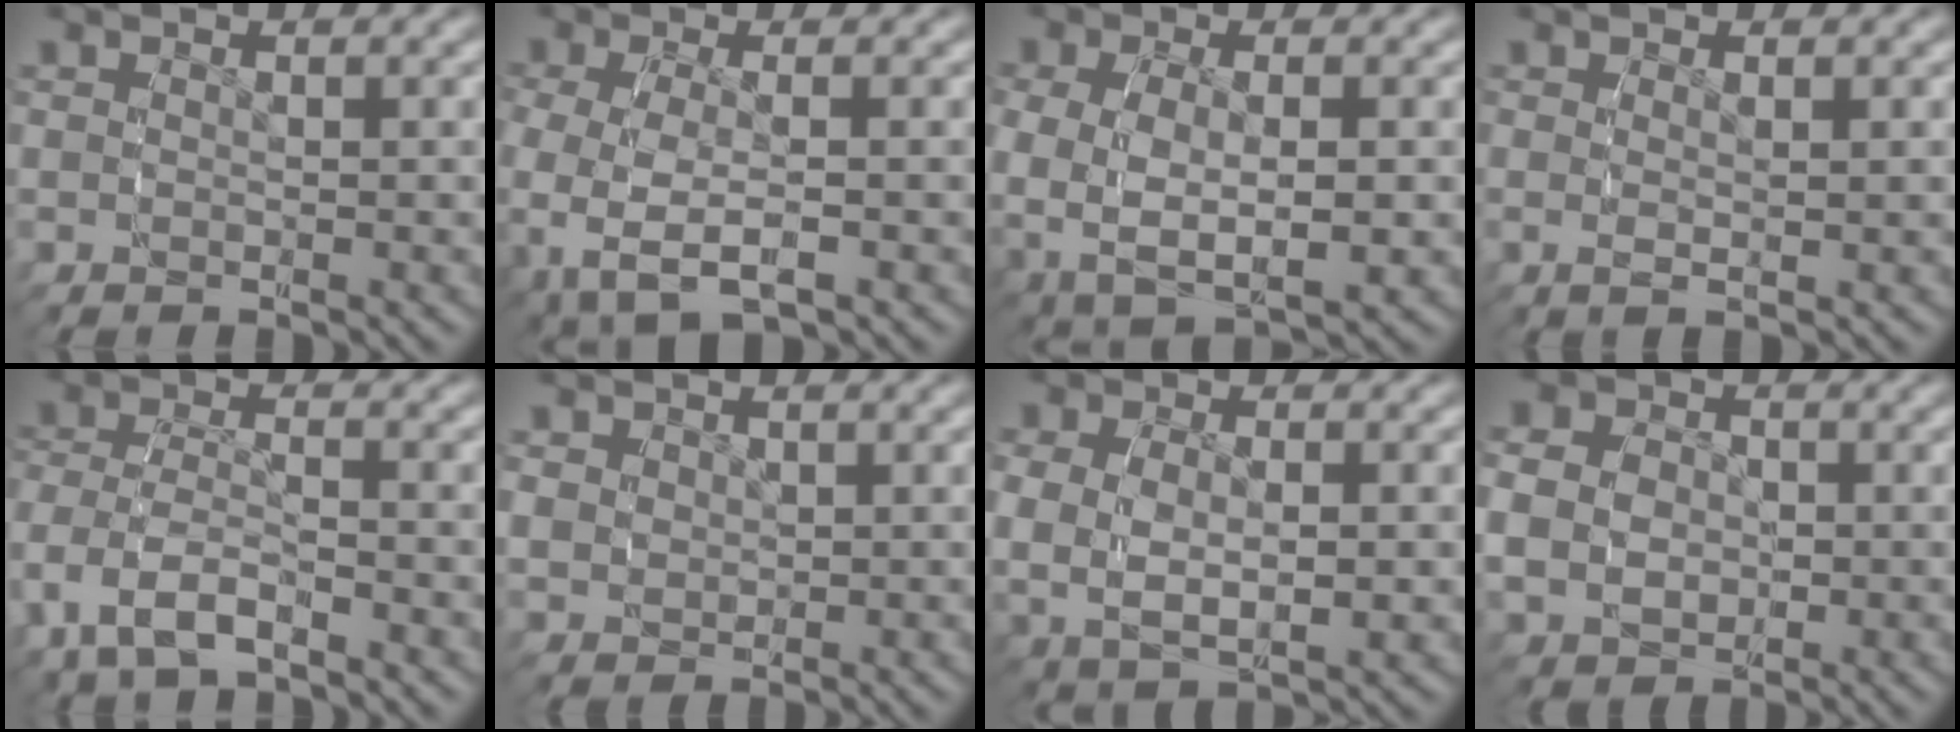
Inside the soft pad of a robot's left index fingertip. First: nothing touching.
{"total": 6.4, "force": [-1.6, 3.9, 4.8], "torque": [-0.131, -0.032, -0.007]}
{"total": 7.7, "force": [-0.6, 5.2, 5.6], "torque": [-0.130, -0.027, 0.007]}
{"total": 1.3, "force": [0.2, -0.3, 1.2], "torque": [-0.022, -0.005, 0.009]}
{"total": 4.2, "force": [-1.9, 2.5, 2.7], "torque": [-0.081, -0.027, -0.018]}
{"total": 3.5, "force": [0.4, 3.2, 1.4], "torque": [-0.039, -0.015, 0.018]}
{"total": 6.2, "force": [0.2, 4.5, 4.3], "torque": [-0.101, -0.020, 0.016]}
{"total": 6.2, "force": [0.0, 5.4, 3.1], "torque": [-0.066, -0.017, 0.003]}